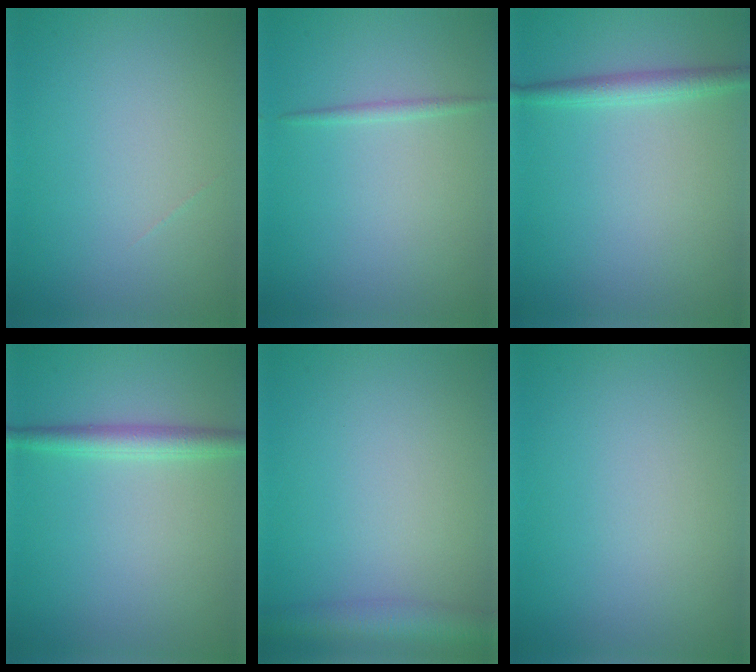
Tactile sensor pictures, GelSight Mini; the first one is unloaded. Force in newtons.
{"total": 0.8, "press": 0.8, "slide": 0.0}
{"total": 1.9, "press": 1.9, "slide": 0.0}
{"total": 2.4, "press": 2.4, "slide": 0.1}
{"total": 3.4, "press": 3.3, "slide": 0.2}
{"total": 0.0}